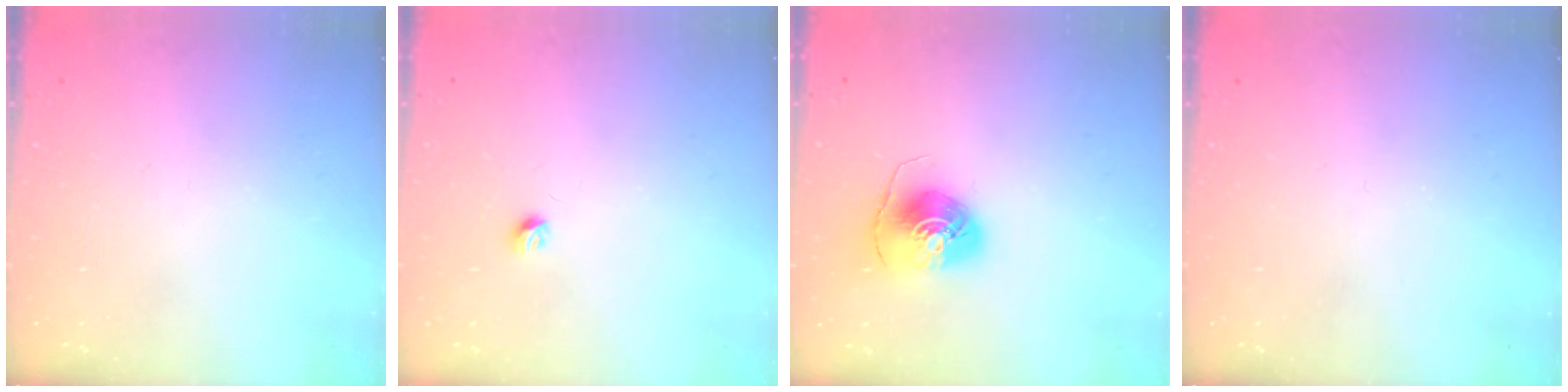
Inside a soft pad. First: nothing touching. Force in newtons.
{"total": 3.6, "press": 3.5, "slide": 0.6}
{"total": 7.6, "press": 7.6, "slide": 0.3}
{"total": 0.0}